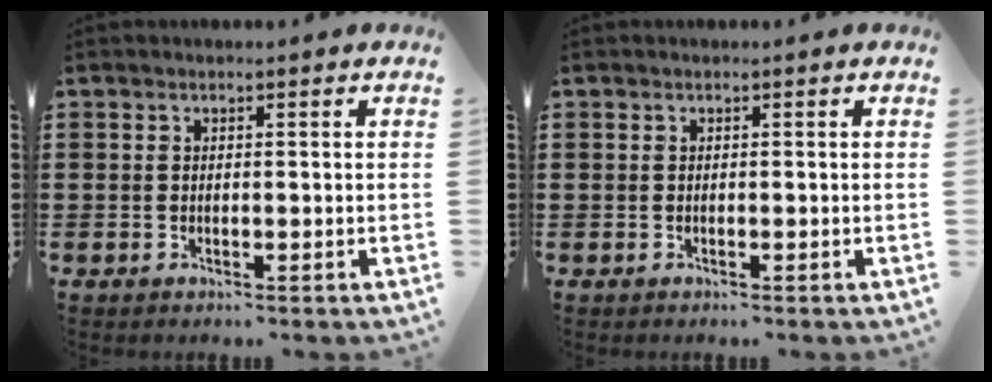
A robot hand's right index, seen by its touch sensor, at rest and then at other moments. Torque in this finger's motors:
{"motor_torque": [-0.78, 0.86, -1.05, -0.21]}